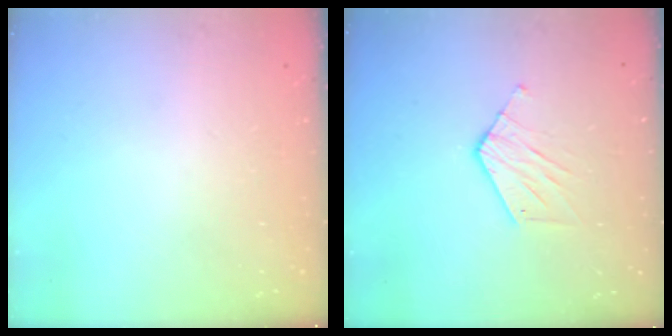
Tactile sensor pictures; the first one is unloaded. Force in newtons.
{"total": 7.1, "press": 7.1, "slide": 0.3}